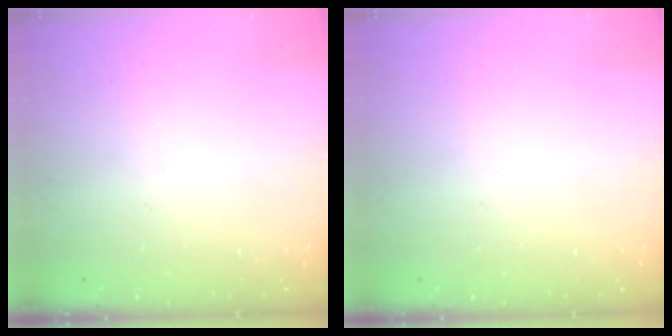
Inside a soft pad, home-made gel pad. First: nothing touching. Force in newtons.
{"total": 0.0}